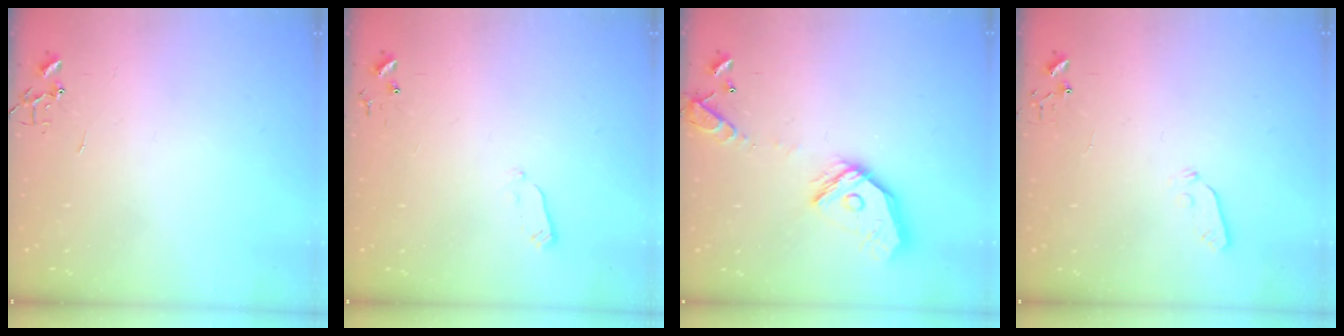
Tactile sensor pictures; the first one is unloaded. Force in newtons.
{"total": 2.7, "press": 2.6, "slide": 0.4}
{"total": 16.2, "press": 16.1, "slide": 2.1}
{"total": 3.7, "press": 3.6, "slide": 0.4}